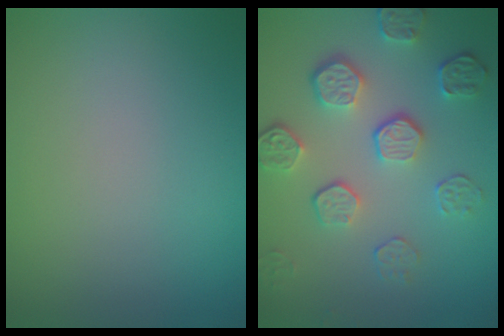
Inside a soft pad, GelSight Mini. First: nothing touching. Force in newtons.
{"total": 5.3, "press": 3.7, "slide": 3.7}